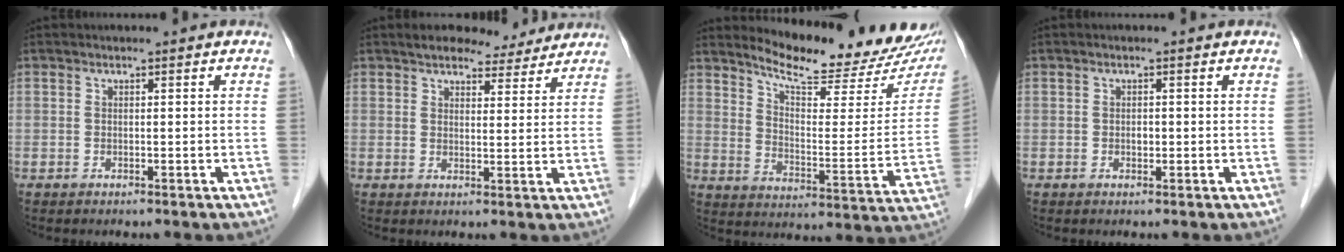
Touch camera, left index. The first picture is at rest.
{"total": 7.1, "force": [6.3, 2.4, 2.3], "torque": [-0.023, 0.008, 0.080]}
{"total": 19.7, "force": [17.8, 3.9, 7.5], "torque": [-0.102, -0.061, 0.229]}
{"total": 0.9, "force": [-0.1, 0.6, 0.7], "torque": [-0.012, 0.001, -0.002]}